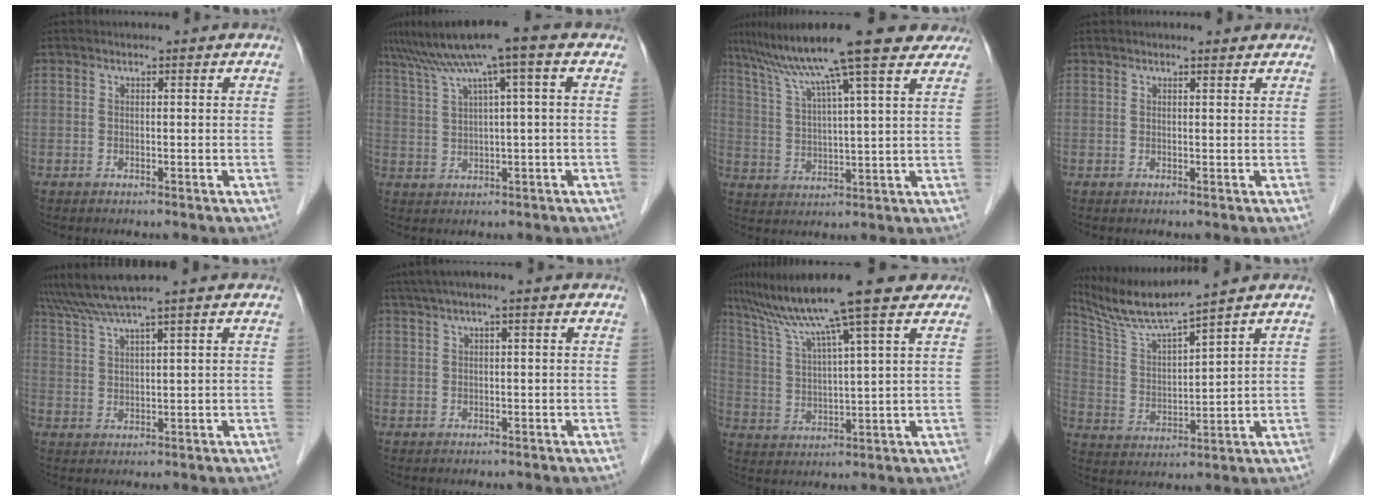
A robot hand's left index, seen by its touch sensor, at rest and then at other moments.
{"total": 8.8, "force": [4.9, -0.8, 7.2], "torque": [-0.131, 0.037, 0.087]}
{"total": 17.7, "force": [14.2, 0.5, 10.6], "torque": [-0.171, 0.031, 0.210]}
{"total": 2.2, "force": [2.0, 0.5, 0.9], "torque": [-0.013, 0.014, 0.025]}
{"total": 5.1, "force": [4.3, -1.8, 2.1], "torque": [-0.050, 0.013, 0.090]}
{"total": 4.7, "force": [3.1, 0.1, 3.5], "torque": [-0.065, 0.034, 0.053]}
{"total": 15.3, "force": [12.1, -0.1, 9.4], "torque": [-0.155, 0.025, 0.191]}
{"total": 9.3, "force": [8.4, -1.9, 3.5], "torque": [-0.082, -0.002, 0.172]}